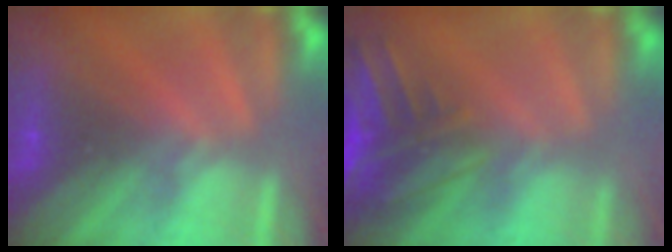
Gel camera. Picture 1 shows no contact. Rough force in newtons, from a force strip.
{"total": 8.7}